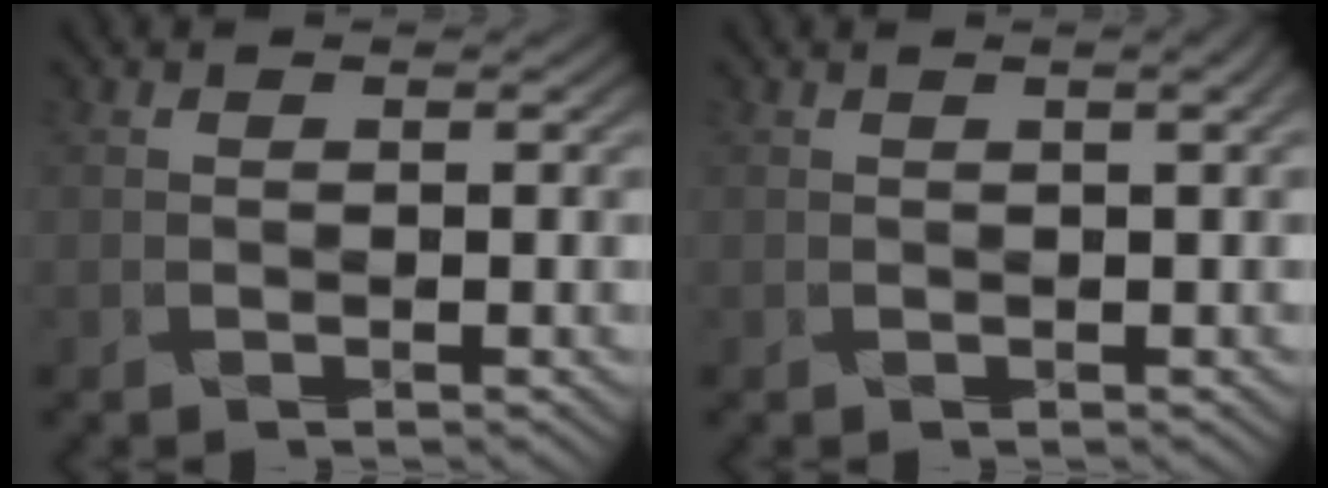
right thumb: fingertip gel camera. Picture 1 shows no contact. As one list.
[{"total": 1.8, "force": [0.3, 0.7, 1.7], "torque": [-0.039, -0.004, 0.011]}]